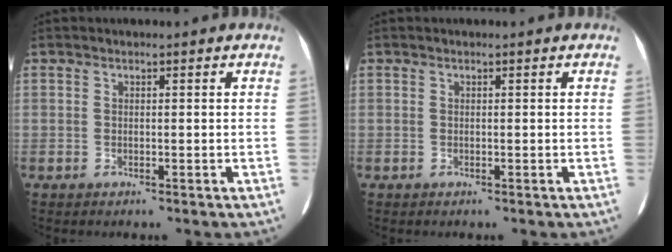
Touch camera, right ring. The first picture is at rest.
{"total": 0.0}